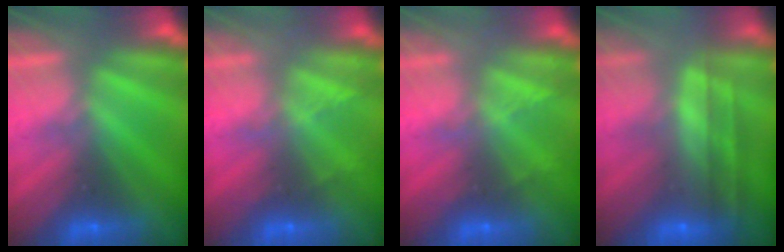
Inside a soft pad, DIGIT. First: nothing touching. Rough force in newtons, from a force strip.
{"total": 2.2}
{"total": 2.2}
{"total": 8.0}